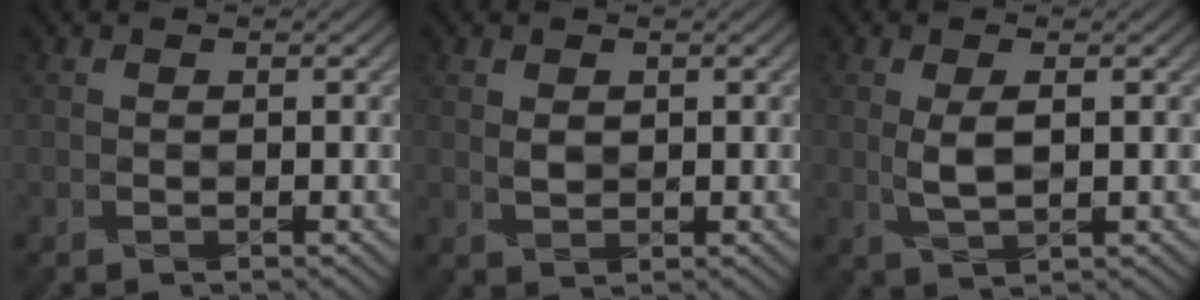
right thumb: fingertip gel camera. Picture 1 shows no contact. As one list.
[{"total": 1.4, "force": [0.6, 1.0, 0.7], "torque": [-0.016, -0.005, 0.018]}, {"total": 2.8, "force": [0.4, 1.0, 2.5], "torque": [-0.053, -0.005, 0.012]}]